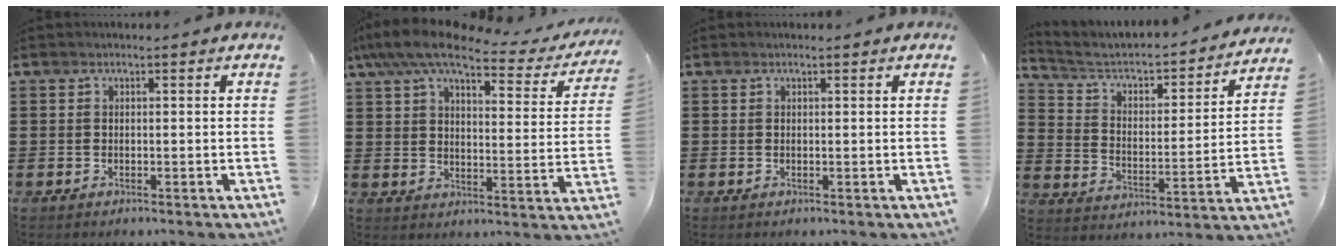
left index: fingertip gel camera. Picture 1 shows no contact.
{"total": 9.5, "force": [7.3, 2.2, 5.6], "torque": [-0.127, -0.029, 0.124]}
{"total": 0.0}
{"total": 3.6, "force": [2.9, 1.5, 1.6], "torque": [-0.052, -0.028, 0.035]}